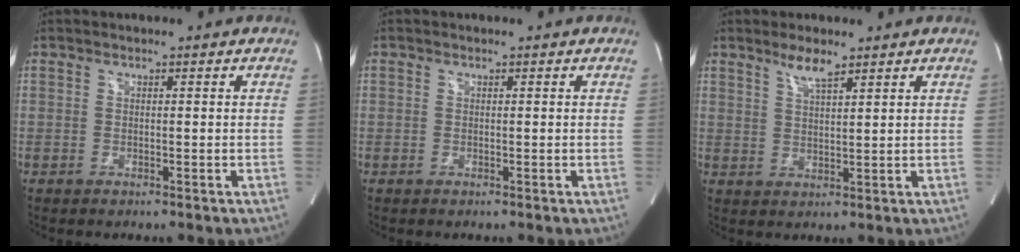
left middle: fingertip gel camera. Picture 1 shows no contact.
{"total": 0.0}
{"total": 3.6, "force": [2.7, 0.4, 2.3], "torque": [-0.049, -0.002, 0.054]}